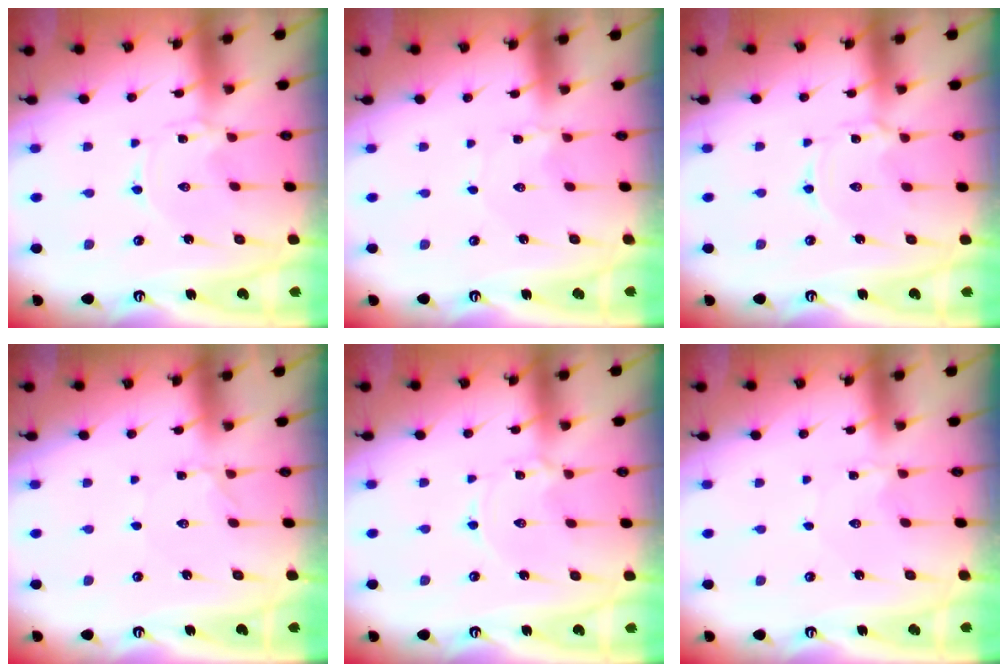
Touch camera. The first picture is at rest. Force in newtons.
{"total": 0.0}
{"total": 1.6, "press": 1.6, "slide": 0.3}
{"total": 1.6, "press": 1.6, "slide": 0.2}
{"total": 1.2, "press": 1.2, "slide": 0.3}
{"total": 0.9, "press": 0.9, "slide": 0.1}